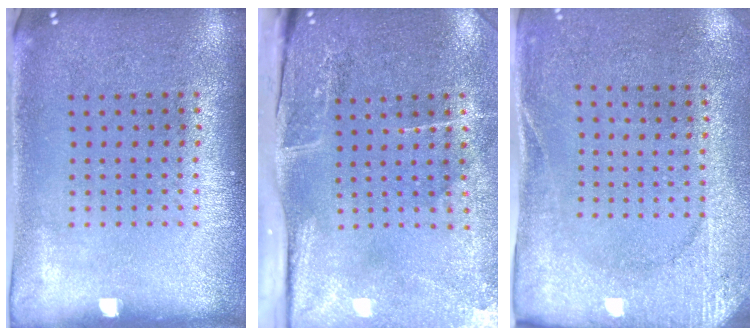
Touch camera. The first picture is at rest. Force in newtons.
{"total": 5.0, "press": 3.9, "slide": 3.2}
{"total": 2.7, "press": 2.3, "slide": 1.3}